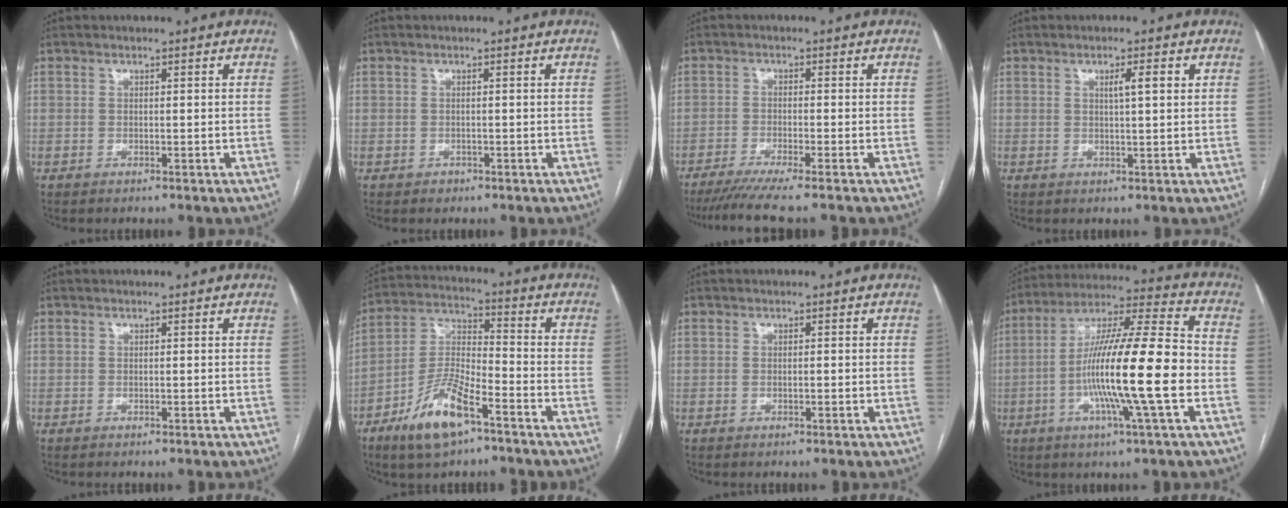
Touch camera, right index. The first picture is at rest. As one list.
[{"total": 0.9, "force": [-0.5, 0.7, 0.0], "torque": [0.000, 0.003, -0.005]}, {"total": 7.6, "force": [-6.3, -1.0, 4.3], "torque": [-0.055, -0.021, -0.100]}, {"total": 2.7, "force": [1.1, 0.0, 2.5], "torque": [-0.041, 0.003, 0.016]}, {"total": 0.0}, {"total": 11.7, "force": [-7.0, 3.3, 8.8], "torque": [-0.189, -0.007, -0.128]}, {"total": 0.6, "force": [-0.1, 0.1, 0.6], "torque": [-0.014, 0.001, 0.001]}, {"total": 18.2, "force": [-3.7, 0.1, 17.8], "torque": [-0.313, -0.001, -0.073]}]